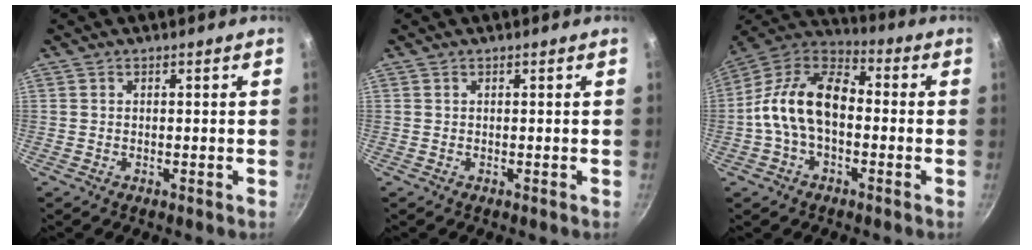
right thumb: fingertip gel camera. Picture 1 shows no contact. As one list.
[{"total": 0.0}, {"total": 15.7, "force": [-1.2, 9.7, 12.3], "torque": [-0.222, 0.041, -0.031]}]